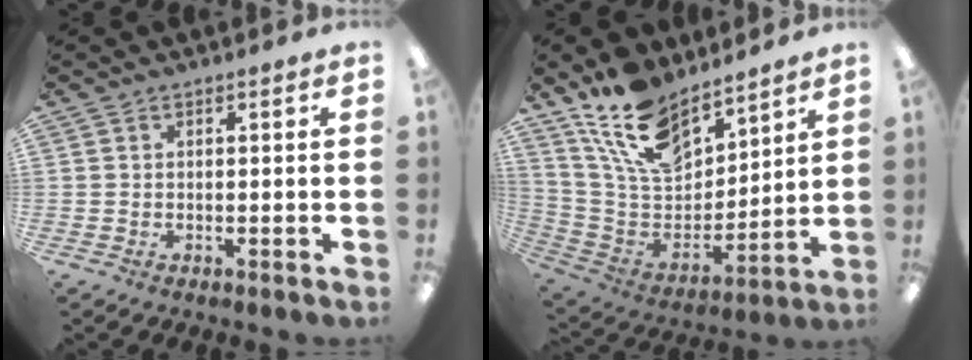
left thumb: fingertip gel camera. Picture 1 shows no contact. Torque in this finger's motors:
{"motor_torque": [0.58, 0.23, 1.51, -1.26, 0.43]}